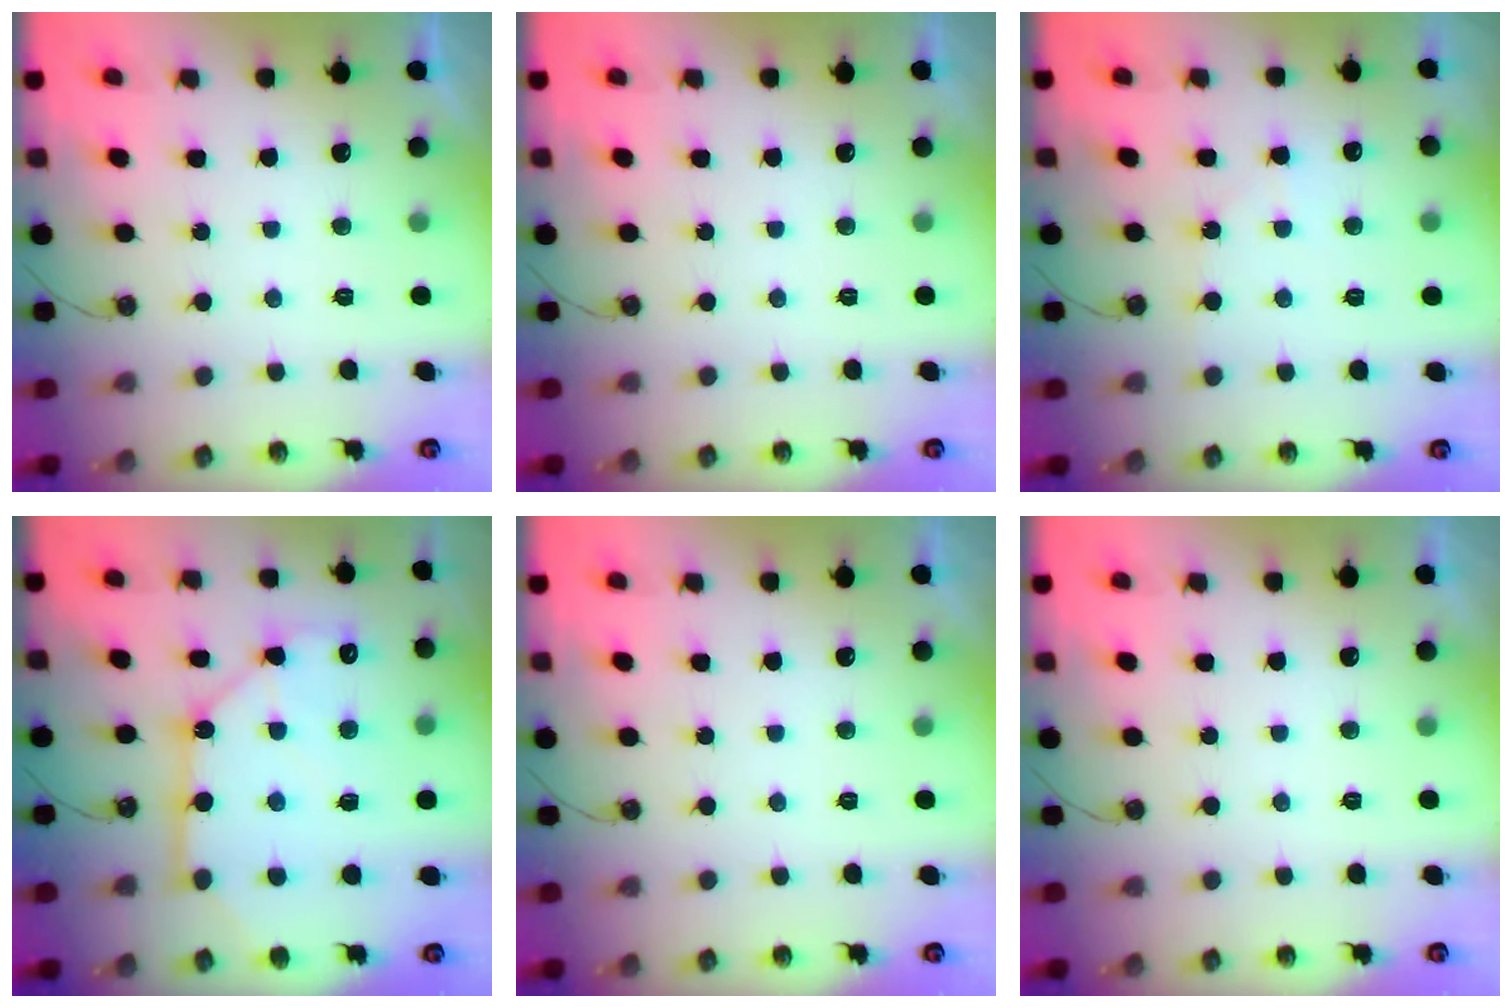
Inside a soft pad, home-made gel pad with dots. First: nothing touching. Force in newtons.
{"total": 0.0}
{"total": 4.7, "press": 4.6, "slide": 0.7}
{"total": 12.9, "press": 12.9, "slide": 0.4}
{"total": 0.0}
{"total": 0.0}